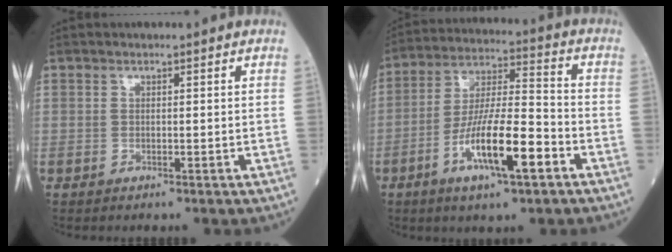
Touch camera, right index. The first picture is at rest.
{"total": 13.2, "force": [-5.6, 2.2, 11.8], "torque": [-0.219, -0.004, -0.101]}